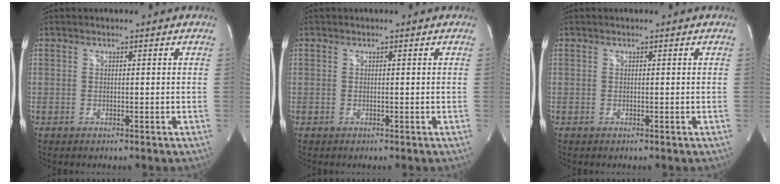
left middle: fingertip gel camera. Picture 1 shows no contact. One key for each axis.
{"total": 0.0}
{"total": 0.0}